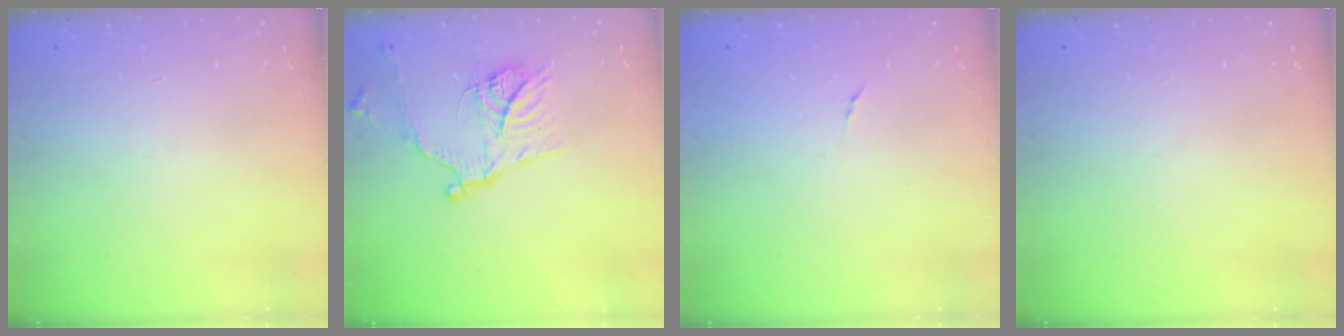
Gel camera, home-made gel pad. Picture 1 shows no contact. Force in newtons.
{"total": 15.6, "press": 15.5, "slide": 1.4}
{"total": 3.9, "press": 3.5, "slide": 1.6}
{"total": 0.0}